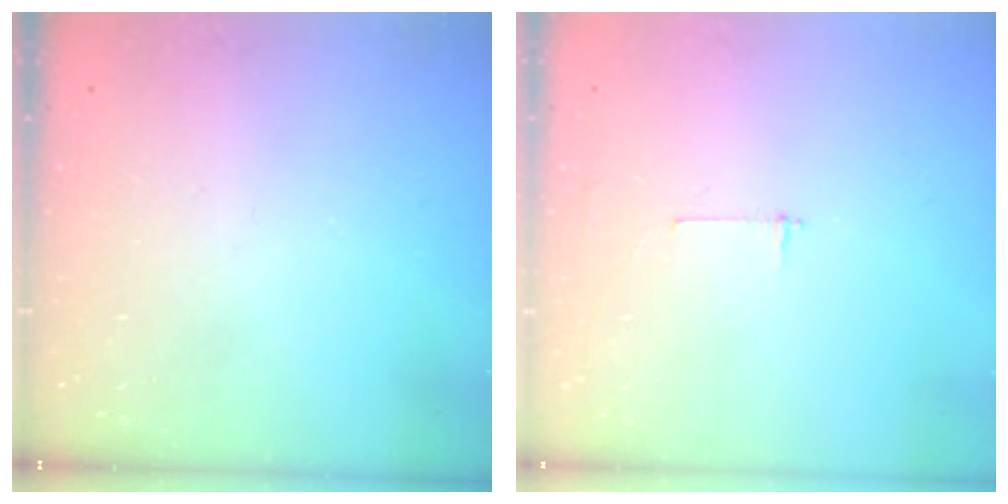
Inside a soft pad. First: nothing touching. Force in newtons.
{"total": 2.7, "press": 2.7, "slide": 0.3}